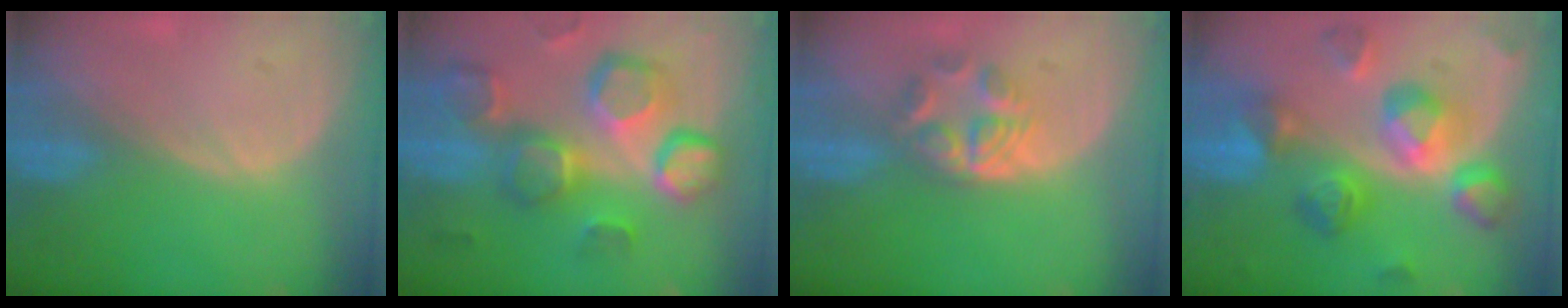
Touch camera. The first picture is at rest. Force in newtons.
{"total": 13.2, "press": 11.5, "slide": 6.5}
{"total": 6.1, "press": 5.0, "slide": 3.4}
{"total": 10.9, "press": 10.9, "slide": 1.0}